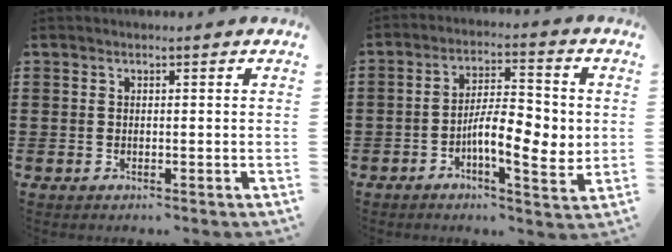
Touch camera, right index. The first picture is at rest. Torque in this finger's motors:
{"motor_torque": [2.14, 0.00, 0.43, 0.15]}